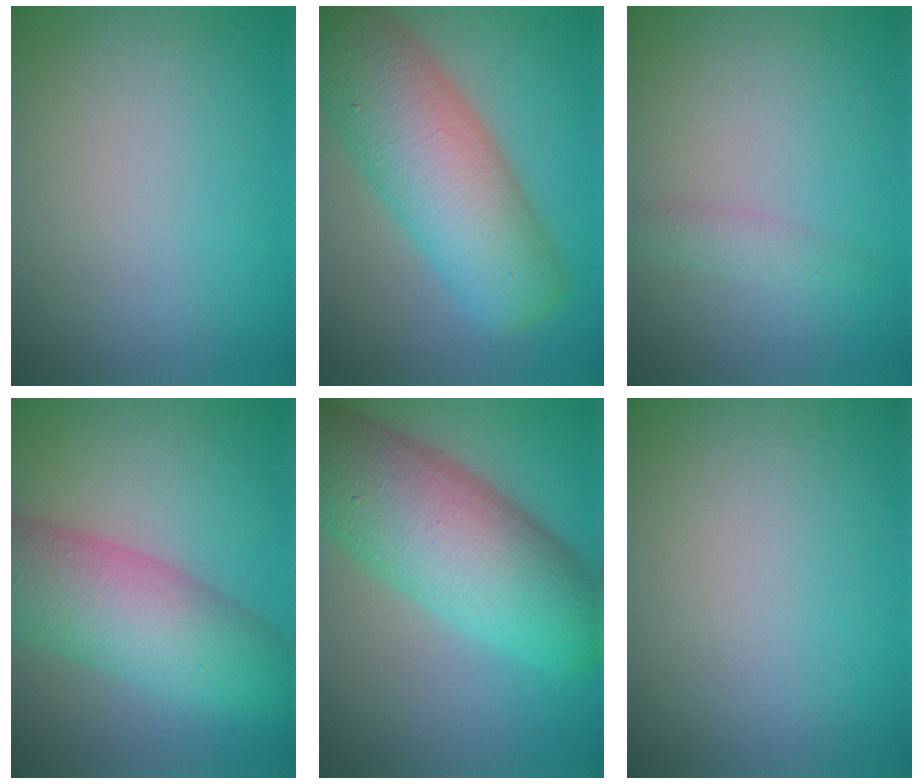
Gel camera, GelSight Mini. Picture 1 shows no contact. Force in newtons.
{"total": 10.2, "press": 10.2, "slide": 0.4}
{"total": 1.3, "press": 1.3, "slide": 0.0}
{"total": 8.4, "press": 8.4, "slide": 0.2}
{"total": 12.0, "press": 12.0, "slide": 0.5}
{"total": 0.0}